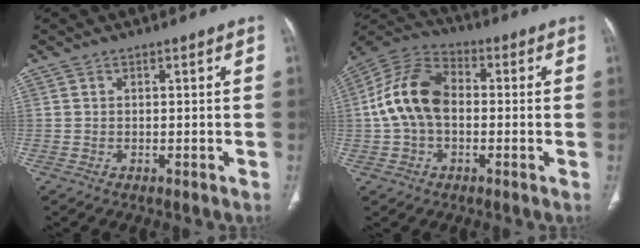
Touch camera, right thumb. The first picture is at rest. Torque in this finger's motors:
{"motor_torque": [-0.42, 1.09, 1.04, -0.16, 0.16]}